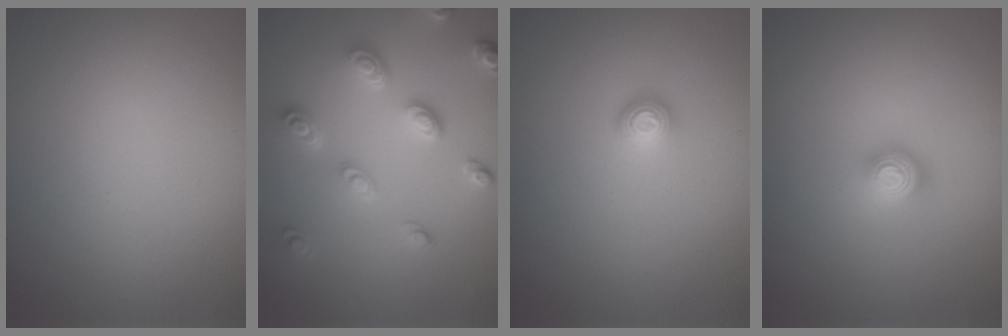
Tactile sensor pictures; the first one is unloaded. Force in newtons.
{"total": 4.6, "press": 3.5, "slide": 2.9}
{"total": 1.1, "press": 1.0, "slide": 0.4}
{"total": 2.2, "press": 1.5, "slide": 1.6}